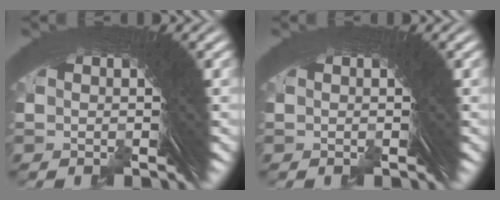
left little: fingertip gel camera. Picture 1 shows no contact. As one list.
[{"total": 0.0}]